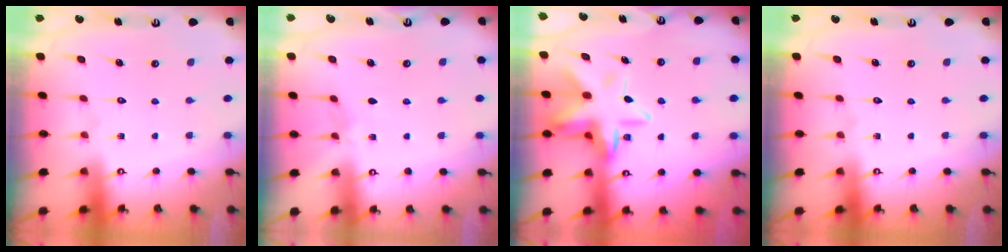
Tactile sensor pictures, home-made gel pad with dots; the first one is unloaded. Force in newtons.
{"total": 2.3, "press": 2.2, "slide": 0.5}
{"total": 11.9, "press": 11.6, "slide": 2.3}
{"total": 0.0}